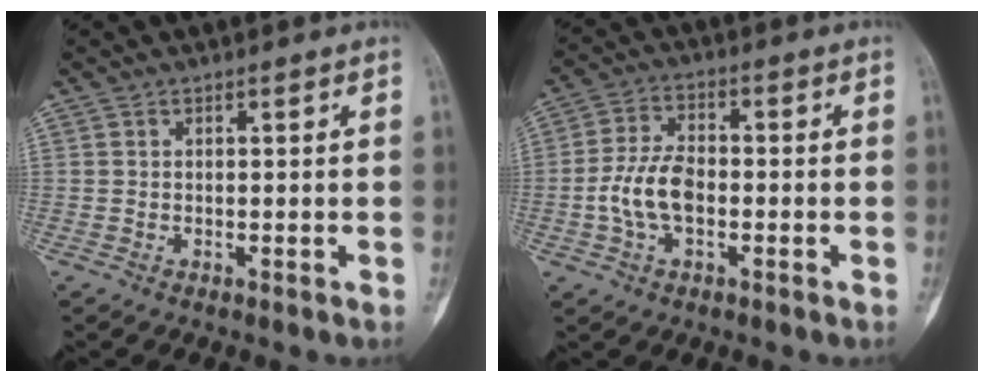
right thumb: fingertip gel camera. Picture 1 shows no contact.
{"total": 8.5, "force": [-1.7, 4.9, 6.8], "torque": [-0.138, 0.021, -0.035]}